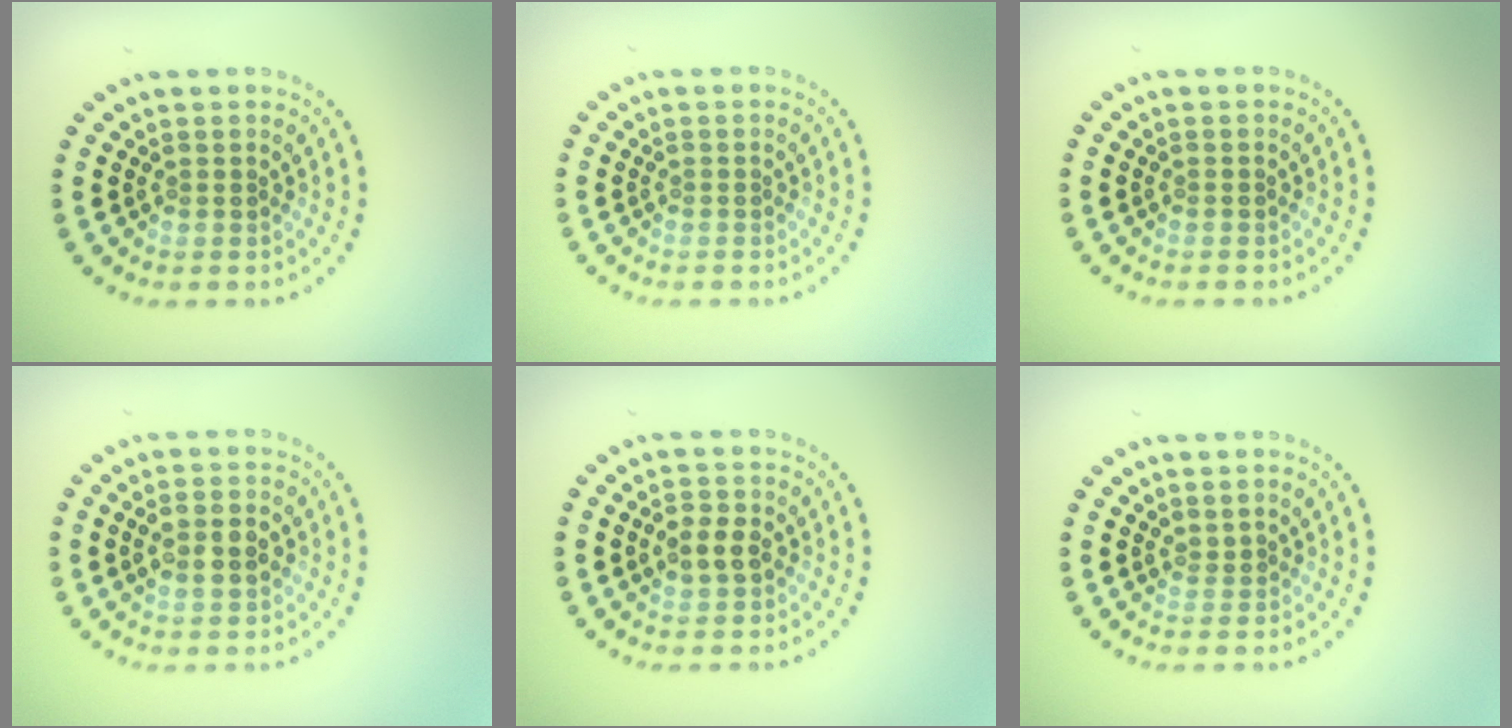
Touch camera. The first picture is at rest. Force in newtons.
{"total": 0.0}
{"total": 0.0}
{"total": 2.6, "press": 2.6, "slide": 0.4}
{"total": 2.5, "press": 2.5, "slide": 0.4}
{"total": 0.6, "press": 0.3, "slide": 0.5}